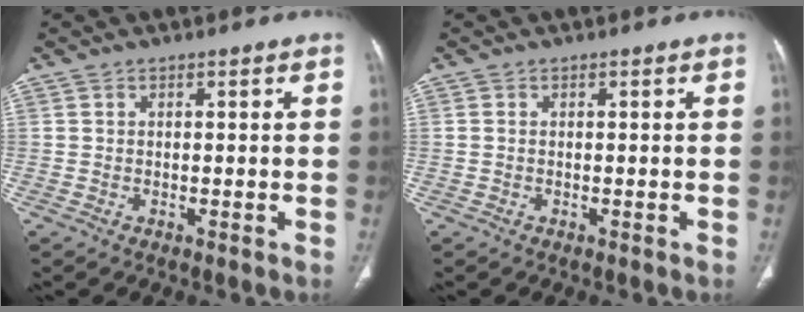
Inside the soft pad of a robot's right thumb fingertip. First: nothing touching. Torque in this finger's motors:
{"motor_torque": [-0.20, -0.03, -0.33, -0.05, -0.03]}